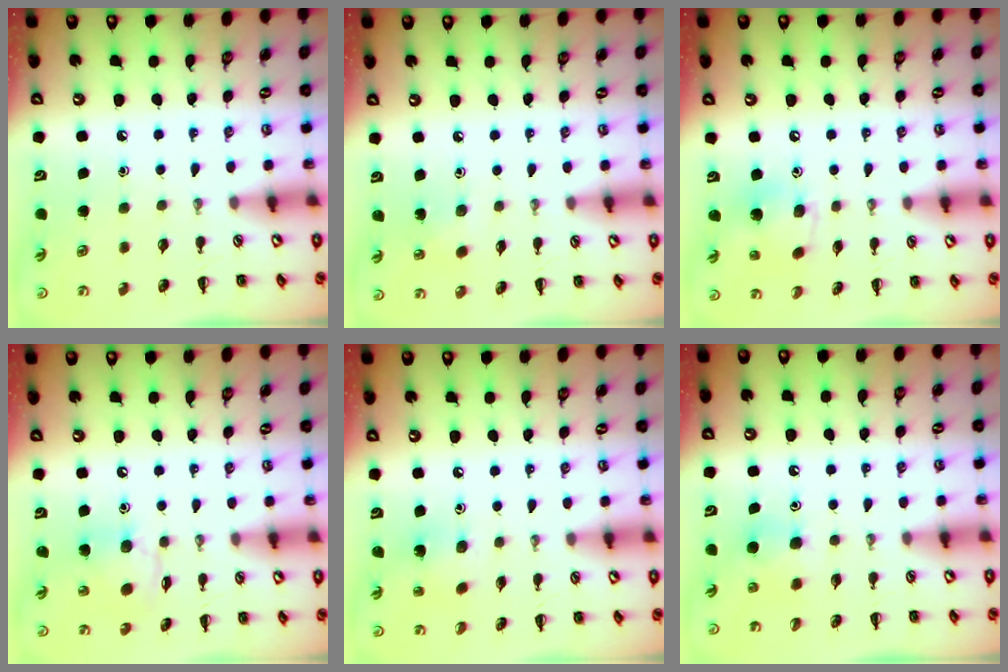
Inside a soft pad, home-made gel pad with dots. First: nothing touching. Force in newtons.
{"total": 2.8, "press": 2.7, "slide": 0.9}
{"total": 8.5, "press": 8.3, "slide": 2.2}
{"total": 9.6, "press": 9.5, "slide": 1.0}
{"total": 2.5, "press": 2.5, "slide": 0.6}
{"total": 6.1, "press": 5.8, "slide": 1.7}